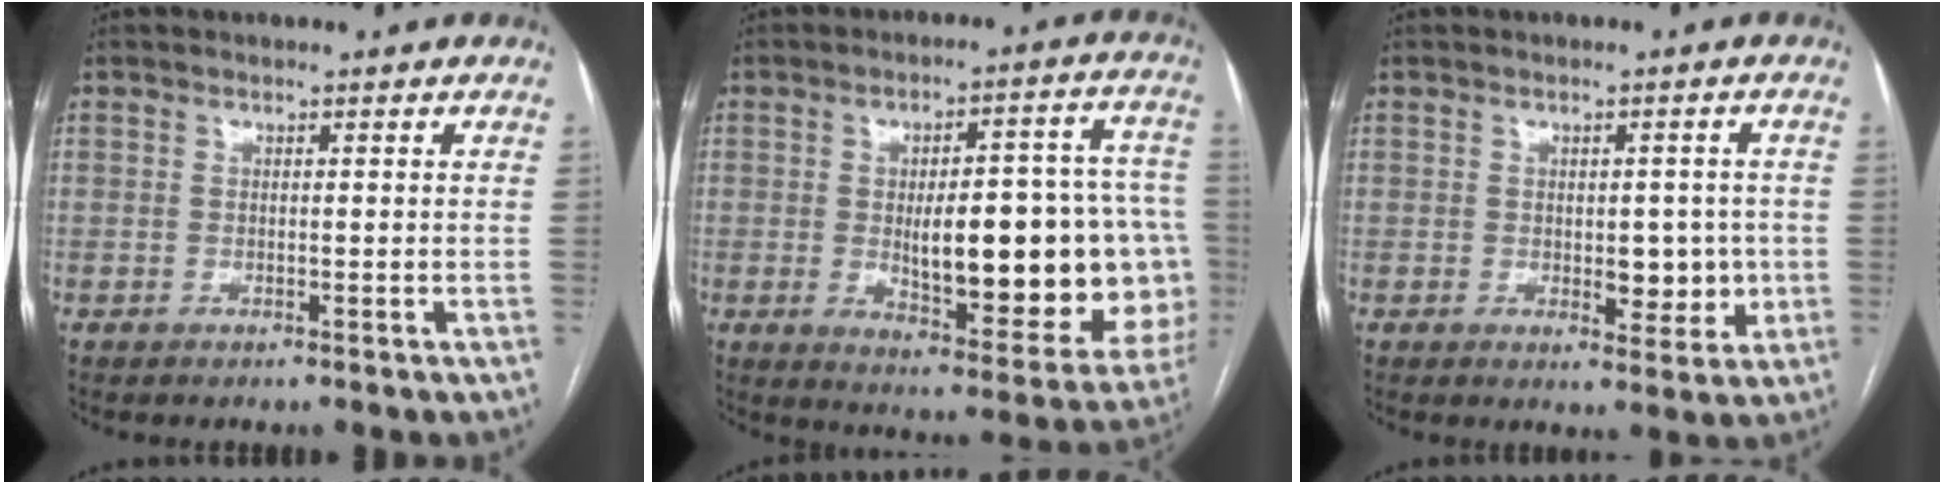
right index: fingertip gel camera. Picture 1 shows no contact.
{"total": 25.0, "force": [-2.4, 7.5, 23.7], "torque": [-0.246, 0.025, -0.006]}
{"total": 5.8, "force": [-0.5, 3.0, 4.9], "torque": [-0.052, 0.000, 0.001]}